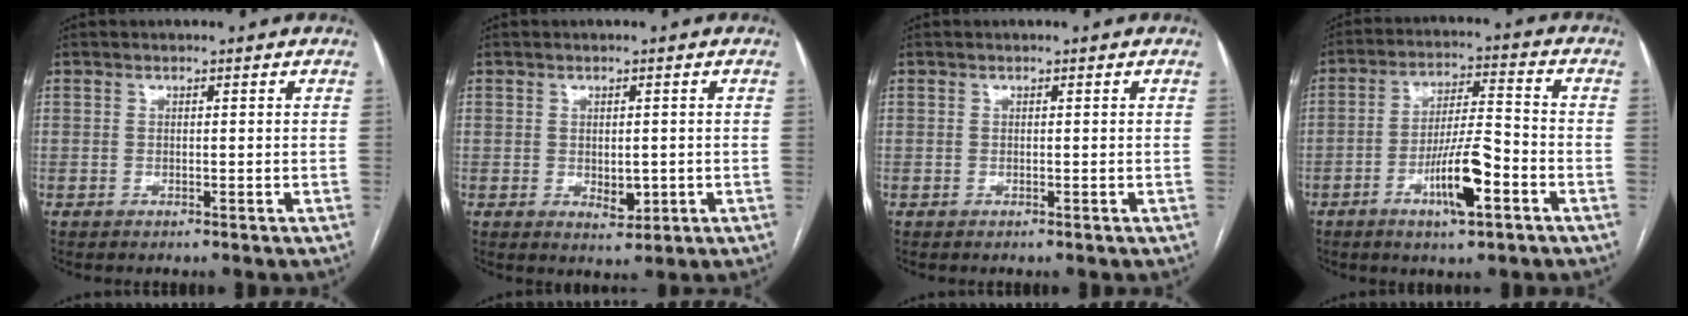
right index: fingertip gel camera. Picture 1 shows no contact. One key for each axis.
{"total": 3.1, "fx": -0.4, "fy": 1.9, "fz": 2.5, "tx": -0.040, "ty": -0.004, "tz": 0.004}
{"total": 0.0}
{"total": 10.1, "fx": -4.5, "fy": 1.6, "fz": 8.9, "tx": -0.167, "ty": -0.001, "tz": -0.076}